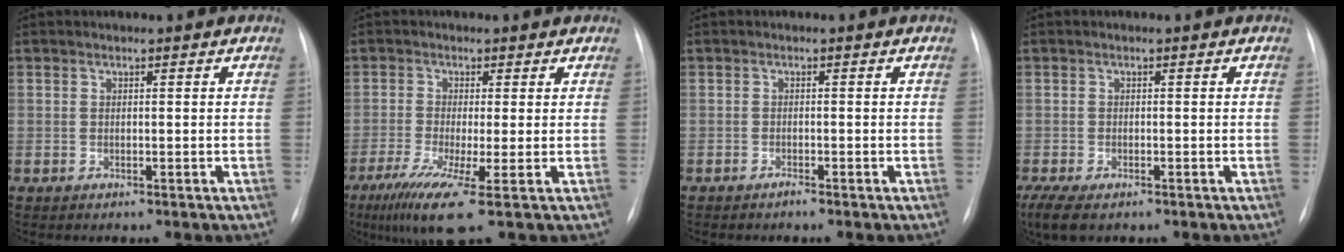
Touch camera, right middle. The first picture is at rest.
{"total": 7.4, "force": [-3.3, 0.0, 6.7], "torque": [-0.122, -0.028, -0.057]}
{"total": 0.6, "force": [-0.5, -0.1, 0.2], "torque": [-0.005, -0.003, -0.007]}
{"total": 5.8, "force": [-4.0, 2.4, 3.5], "torque": [-0.069, -0.016, -0.063]}